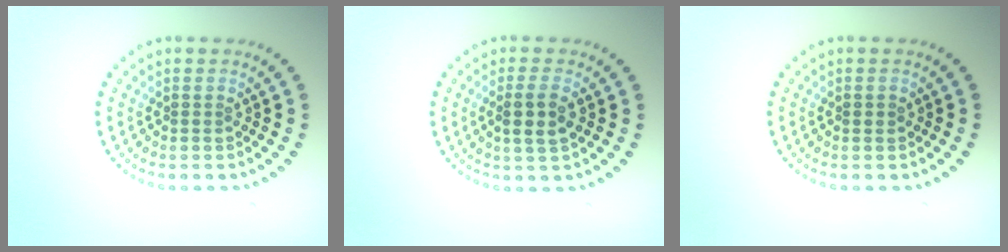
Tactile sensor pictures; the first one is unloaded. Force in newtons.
{"total": 2.5, "press": 2.4, "slide": 0.8}
{"total": 0.8, "press": 0.8, "slide": 0.1}